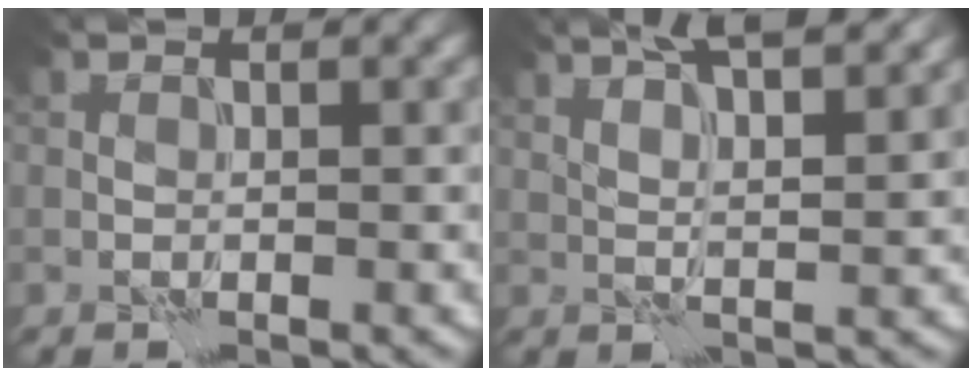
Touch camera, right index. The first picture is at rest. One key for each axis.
{"total": 7.4, "fx": 5.1, "fy": 2.2, "fz": 4.9, "tx": -0.054, "ty": 0.023, "tz": 0.050}